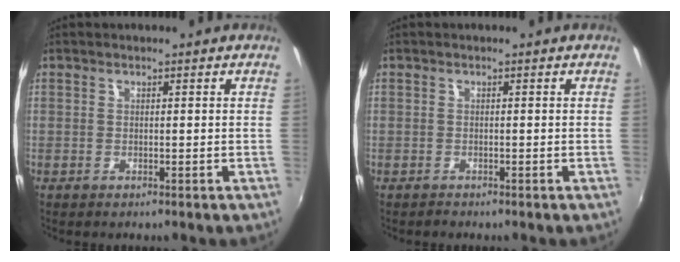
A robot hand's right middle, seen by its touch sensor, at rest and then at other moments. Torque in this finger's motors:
{"motor_torque": [0.24, -0.16, -0.11, -0.02]}